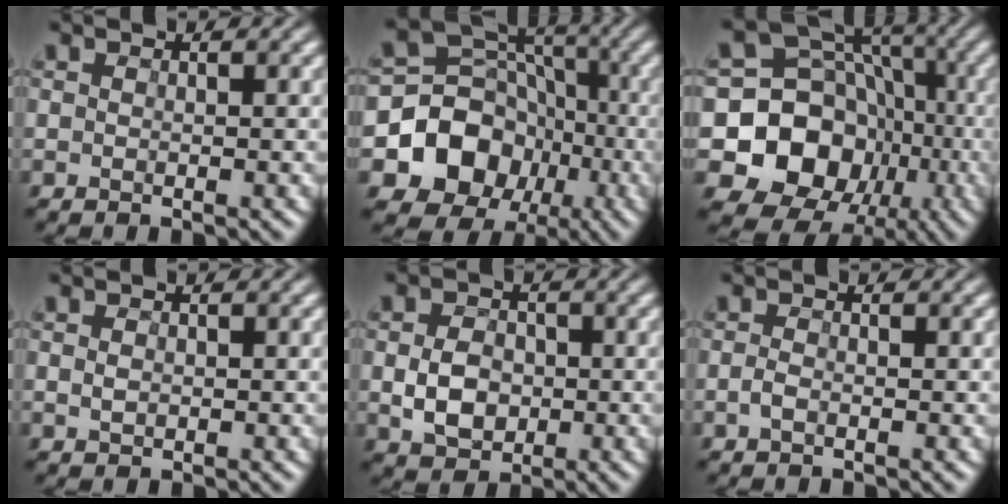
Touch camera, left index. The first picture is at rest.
{"total": 9.9, "force": [-2.9, 8.3, 4.6], "torque": [-0.092, 0.002, -0.053]}
{"total": 13.0, "force": [-2.8, 11.0, 6.2], "torque": [-0.118, -0.009, -0.064]}
{"total": 0.7, "force": [0.0, 0.5, 0.5], "torque": [-0.011, 0.002, 0.005]}
{"total": 3.7, "force": [-0.7, 2.7, 2.4], "torque": [-0.052, 0.002, -0.005]}
{"total": 0.7, "force": [-0.5, 0.0, 0.5], "torque": [-0.016, 0.005, -0.005]}